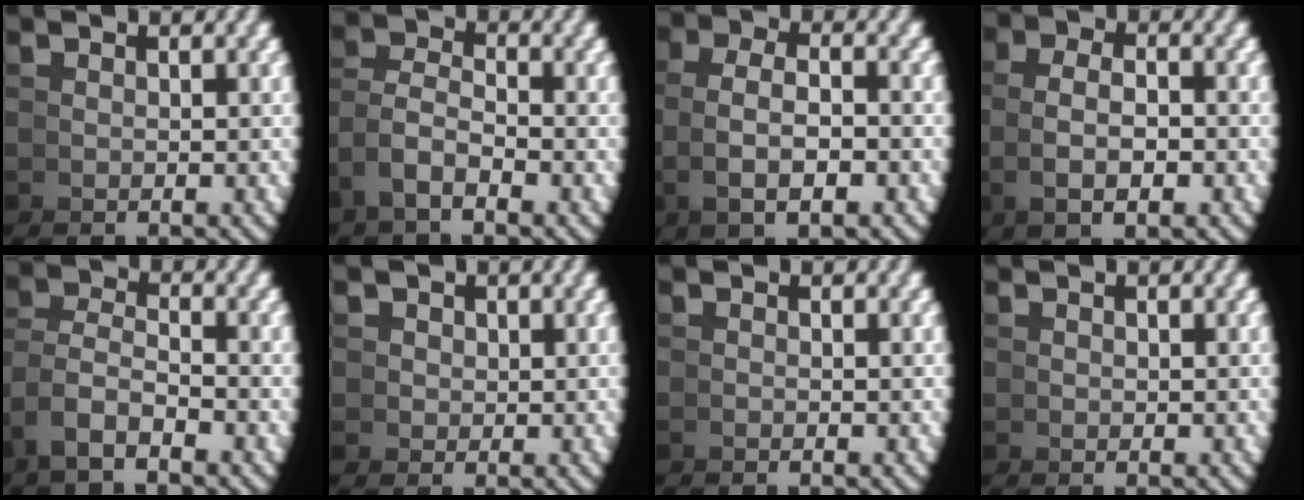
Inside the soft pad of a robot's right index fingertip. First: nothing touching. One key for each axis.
{"total": 3.1, "fx": -0.9, "fy": 2.1, "fz": 2.2, "tx": -0.050, "ty": -0.011, "tz": -0.014}
{"total": 3.3, "fx": 0.1, "fy": 0.8, "fz": 3.2, "tx": -0.055, "ty": 0.007, "tz": 0.007}
{"total": 2.9, "fx": 0.0, "fy": 0.8, "fz": 2.8, "tx": -0.046, "ty": 0.004, "tz": 0.005}
{"total": 3.4, "fx": -1.1, "fy": 2.2, "fz": 2.4, "tx": -0.061, "ty": -0.012, "tz": -0.014}
{"total": 3.8, "fx": 1.1, "fy": 3.4, "fz": 1.1, "tx": -0.023, "ty": -0.003, "tz": 0.024}
{"total": 0.9, "fx": -0.3, "fy": -0.8, "fz": -0.2, "tx": 0.007, "ty": 0.005, "tz": -0.009}
{"total": 0.0}